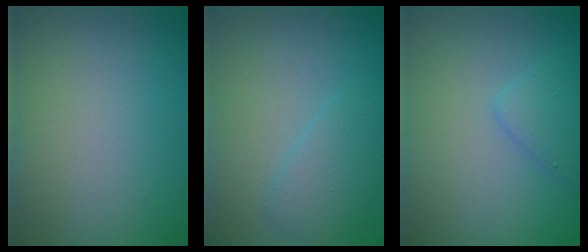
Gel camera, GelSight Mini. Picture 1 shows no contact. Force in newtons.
{"total": 2.2, "press": 2.2, "slide": 0.1}
{"total": 2.0, "press": 2.0, "slide": 0.1}